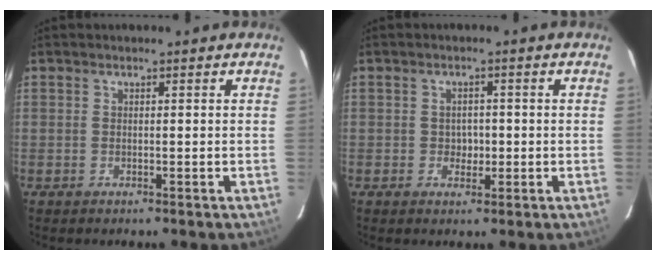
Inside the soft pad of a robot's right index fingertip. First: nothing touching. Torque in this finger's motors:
{"motor_torque": [-0.18, 0.11, -0.02, 0.00]}